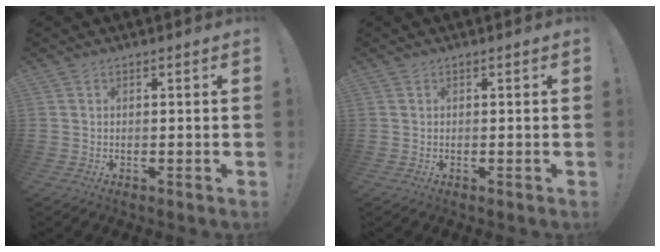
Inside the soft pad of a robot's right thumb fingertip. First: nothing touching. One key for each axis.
{"total": 0.0}